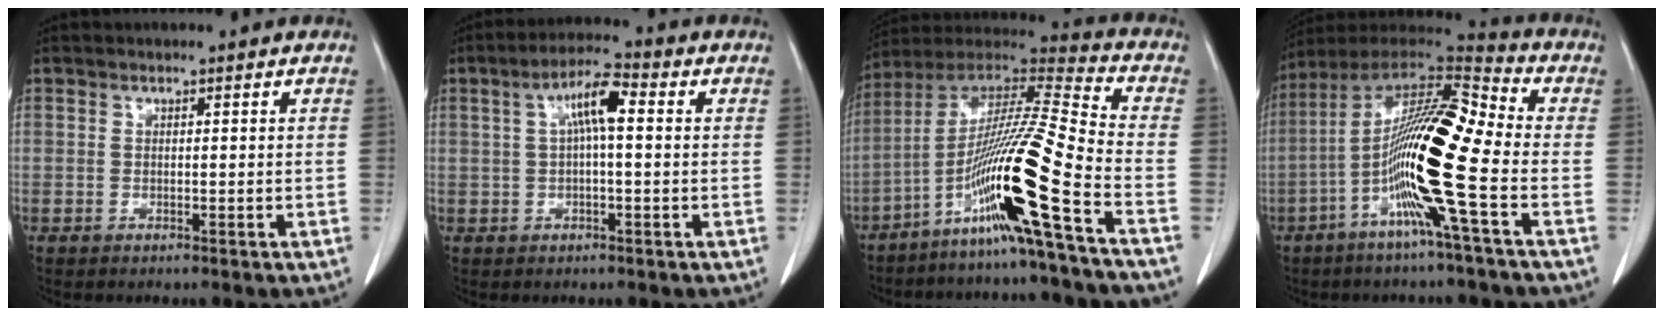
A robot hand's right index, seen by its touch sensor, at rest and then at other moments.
{"total": 6.3, "force": [1.2, 1.3, 6.1], "torque": [-0.114, 0.022, 0.019]}
{"total": 18.6, "force": [-8.3, -2.2, 16.5], "torque": [-0.323, -0.016, -0.158]}
{"total": 17.3, "force": [-4.6, -0.1, 16.7], "torque": [-0.312, 0.001, -0.099]}